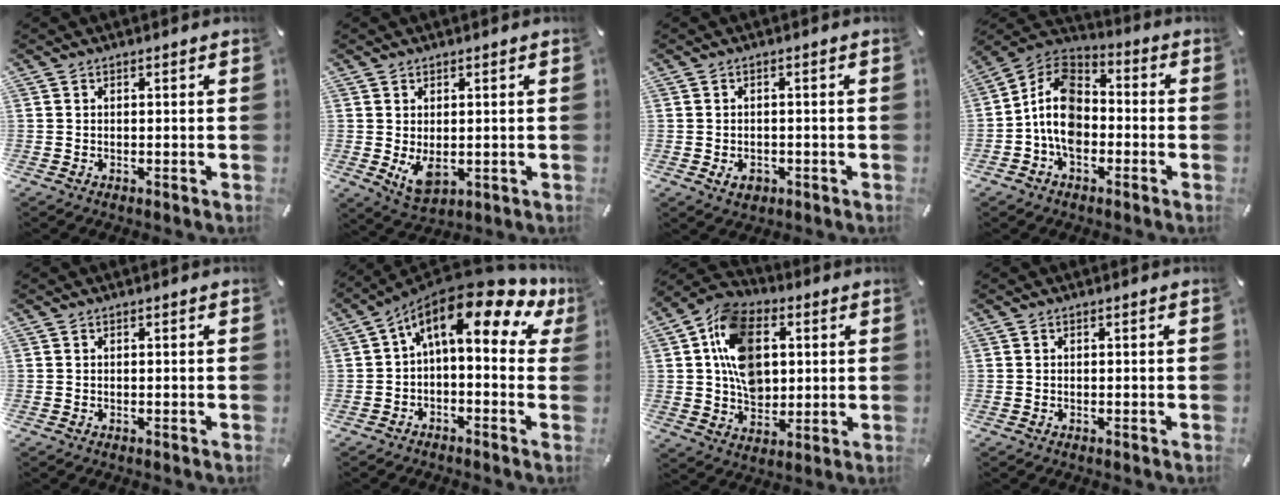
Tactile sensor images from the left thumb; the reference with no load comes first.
{"total": 5.7, "force": [-0.1, 3.8, 4.3], "torque": [-0.077, -0.013, -0.005]}
{"total": 3.1, "force": [-1.2, 2.3, 1.7], "torque": [-0.029, 0.000, -0.025]}
{"total": 11.5, "force": [-3.5, 8.1, 7.4], "torque": [-0.173, 0.013, -0.072]}
{"total": 0.0}
{"total": 14.4, "force": [7.9, 5.4, 10.7], "torque": [-0.180, -0.071, 0.123]}
{"total": 15.7, "force": [3.0, 12.0, 9.8], "torque": [-0.174, 0.009, 0.055]}
{"total": 0.0}